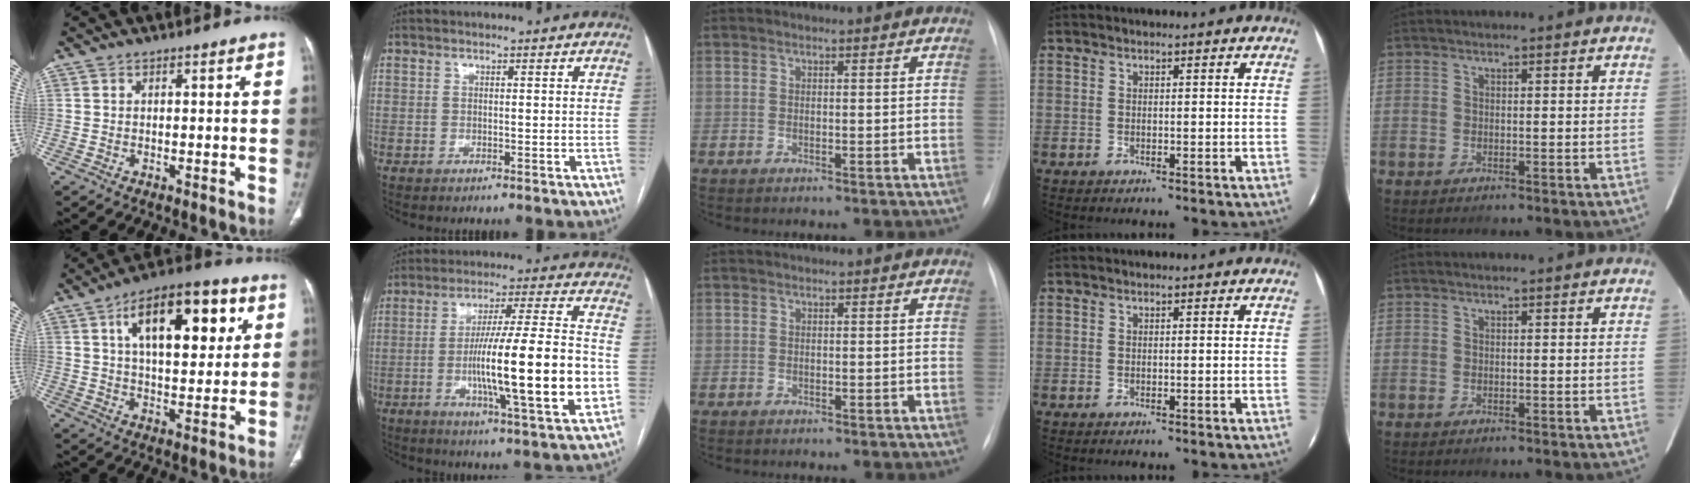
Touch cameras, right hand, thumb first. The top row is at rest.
{"thumb": {"total": 19.8, "force": [7.2, 9.3, 15.9], "torque": [-0.207, -0.006, 0.109]}, "index": {"total": 19.8, "force": [-3.4, 1.1, 19.5], "torque": [-0.304, 0.000, -0.049]}, "middle": {"total": 0.5, "force": [-0.4, 0.4, 0.1], "torque": [-0.004, 0.002, -0.006]}}